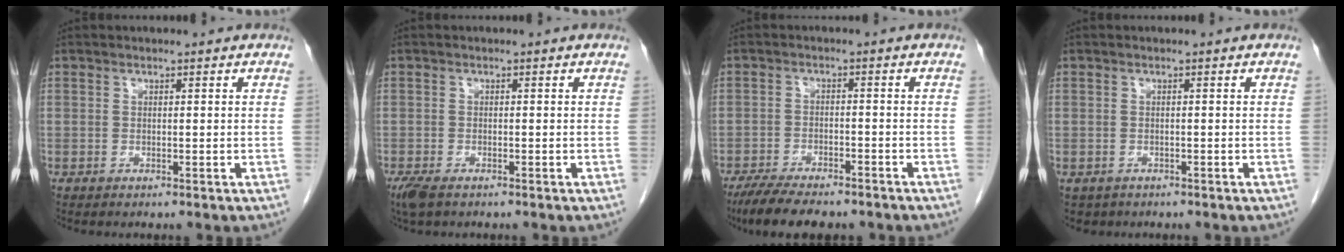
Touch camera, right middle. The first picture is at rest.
{"total": 3.5, "force": [-2.4, 1.4, 2.1], "torque": [-0.051, -0.011, -0.040]}
{"total": 9.9, "force": [-8.3, 2.3, 5.0], "torque": [-0.078, -0.014, -0.128]}
{"total": 1.9, "force": [-1.3, 1.4, 0.3], "torque": [-0.010, 0.000, -0.017]}